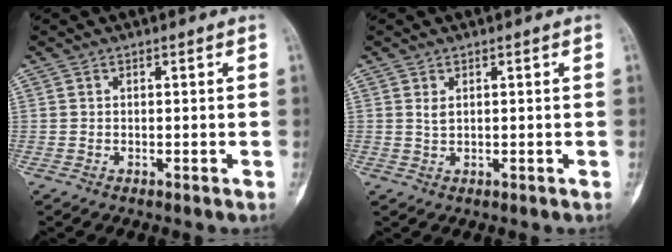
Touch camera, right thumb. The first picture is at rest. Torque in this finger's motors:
{"motor_torque": [0.46, -0.27, 0.36, -0.33, -0.02]}